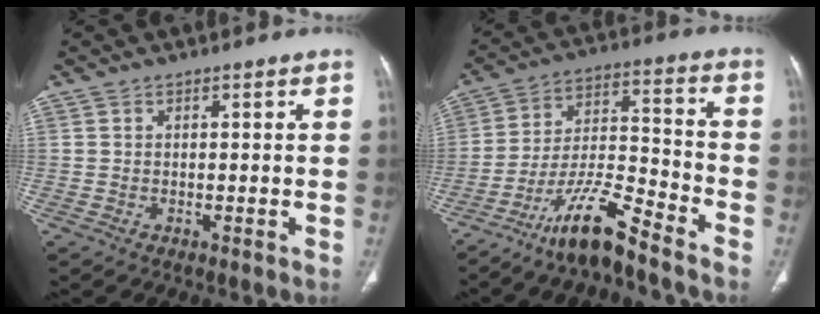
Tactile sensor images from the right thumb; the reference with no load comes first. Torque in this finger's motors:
{"motor_torque": [2.27, 0.08, 1.08, -1.48, 0.43]}